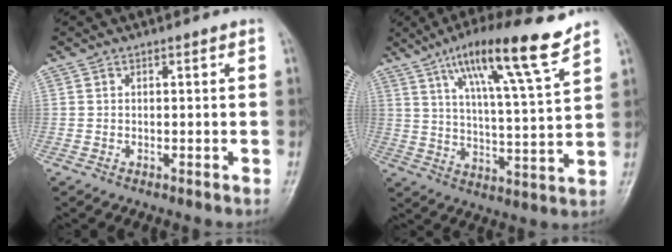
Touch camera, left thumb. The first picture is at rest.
{"total": 16.4, "force": [10.9, 1.8, 12.1], "torque": [-0.189, -0.049, 0.182]}